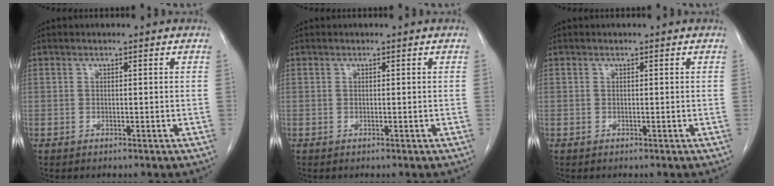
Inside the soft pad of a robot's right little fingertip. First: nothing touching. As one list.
[{"total": 0.0}, {"total": 0.0}]